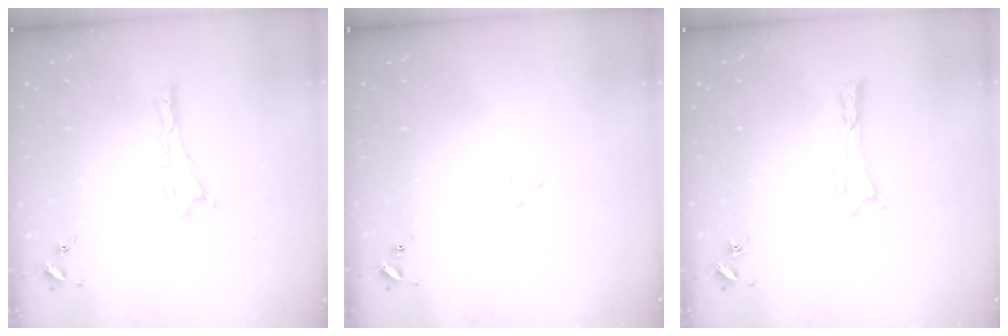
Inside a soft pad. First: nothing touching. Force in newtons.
{"total": 2.1, "press": 2.1, "slide": 0.2}
{"total": 0.0}